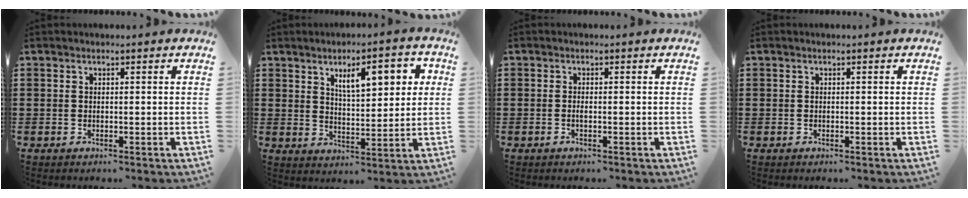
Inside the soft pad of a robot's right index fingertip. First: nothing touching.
{"total": 7.5, "force": [3.2, 2.9, 6.2], "torque": [-0.096, -0.003, 0.047]}
{"total": 0.6, "force": [-0.4, 0.1, 0.5], "torque": [-0.010, -0.003, -0.006]}
{"total": 0.0}